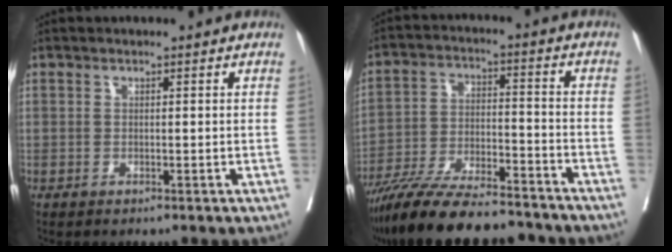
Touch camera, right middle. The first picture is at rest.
{"total": 19.3, "force": [-16.9, 3.1, 8.8], "torque": [-0.162, -0.016, -0.277]}